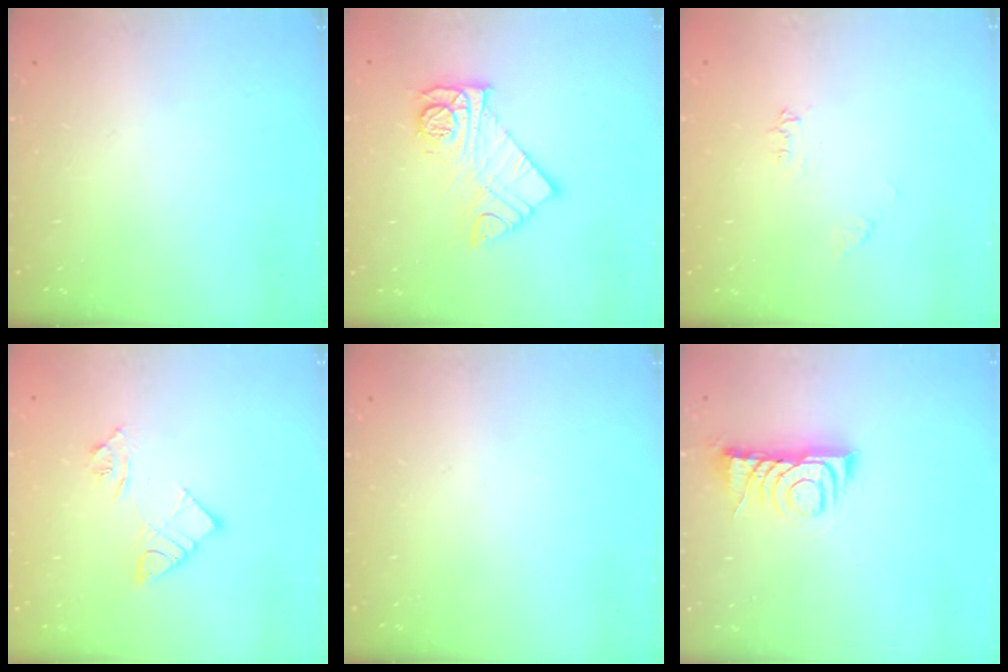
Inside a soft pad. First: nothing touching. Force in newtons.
{"total": 11.4, "press": 11.4, "slide": 1.0}
{"total": 5.3, "press": 5.3, "slide": 0.6}
{"total": 8.4, "press": 8.4, "slide": 0.6}
{"total": 0.0}
{"total": 8.0, "press": 7.9, "slide": 0.4}